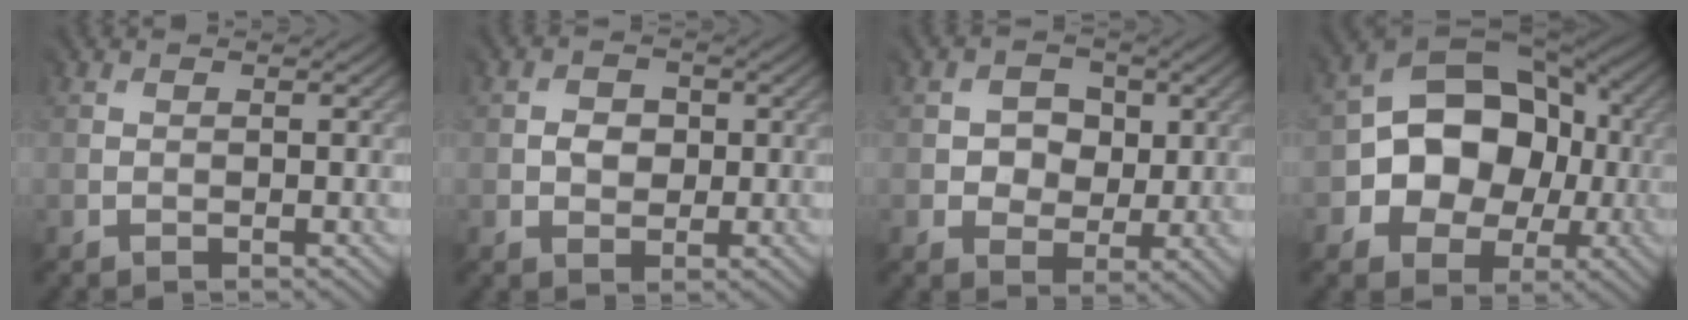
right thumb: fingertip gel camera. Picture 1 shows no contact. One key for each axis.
{"total": 2.0, "fx": 0.1, "fy": 2.0, "fz": 0.3, "tx": -0.007, "ty": -0.001, "tz": -0.001}
{"total": 4.4, "fx": 0.9, "fy": 3.9, "fz": 1.7, "tx": -0.035, "ty": -0.005, "tz": 0.011}
{"total": 12.5, "fx": -1.3, "fy": 10.1, "fz": 7.3, "tx": -0.104, "ty": 0.002, "tz": -0.033}